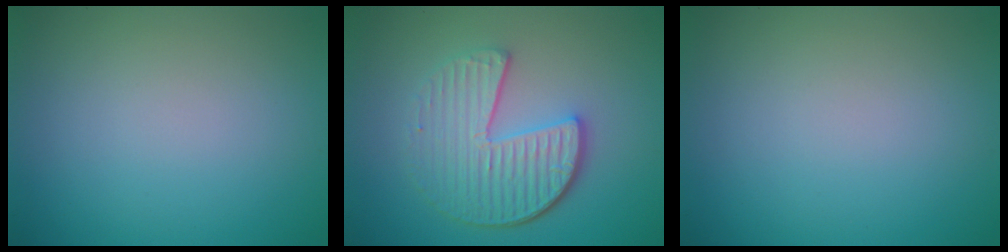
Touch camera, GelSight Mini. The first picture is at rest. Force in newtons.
{"total": 5.4, "press": 4.1, "slide": 3.6}
{"total": 0.0}